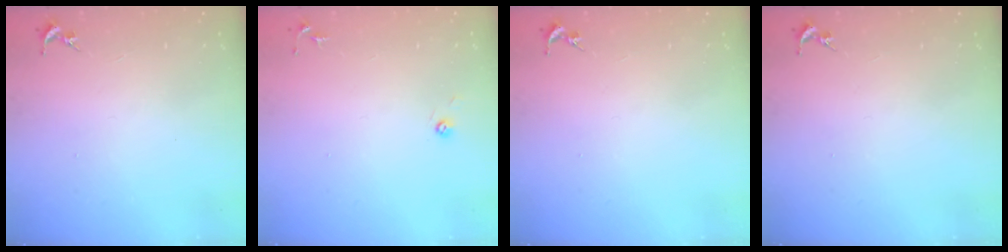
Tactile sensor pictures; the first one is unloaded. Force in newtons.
{"total": 3.1, "press": 3.0, "slide": 0.8}
{"total": 0.0}
{"total": 0.0}